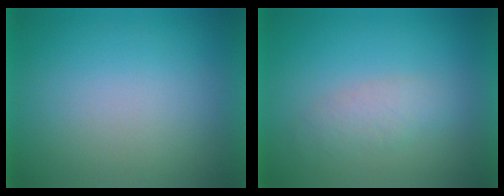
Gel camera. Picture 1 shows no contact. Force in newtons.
{"total": 2.7}